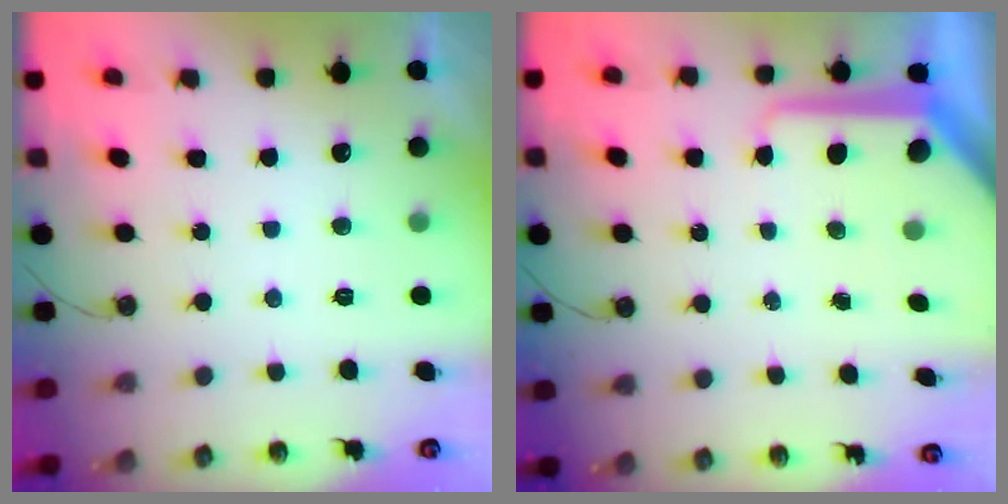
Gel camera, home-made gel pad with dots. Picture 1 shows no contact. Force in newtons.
{"total": 10.9, "press": 10.9, "slide": 1.3}